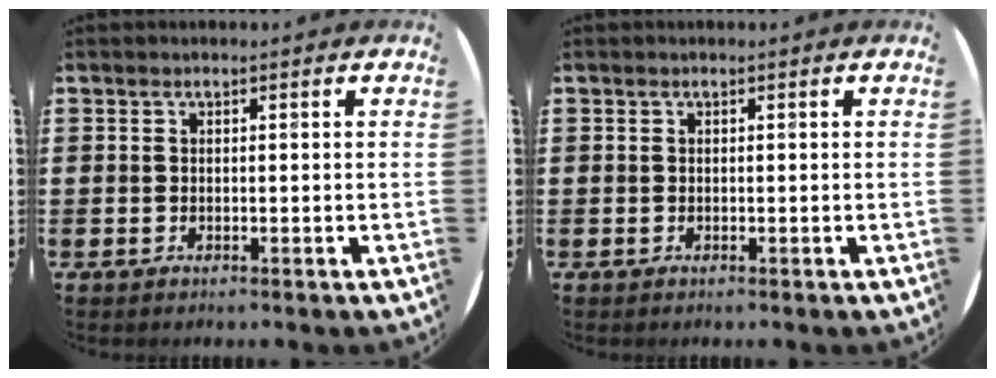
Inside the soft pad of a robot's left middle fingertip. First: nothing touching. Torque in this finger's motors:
{"motor_torque": [0.00, 0.00, 0.00, 0.00]}